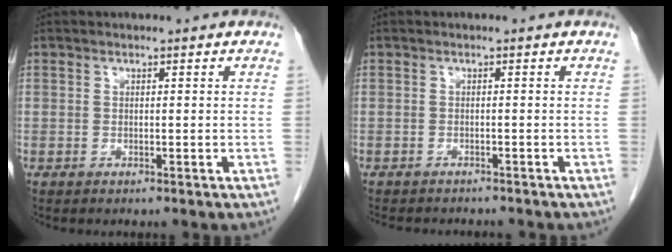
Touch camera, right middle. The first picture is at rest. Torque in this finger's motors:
{"motor_torque": [0.48, -0.42, 0.02, 0.00]}